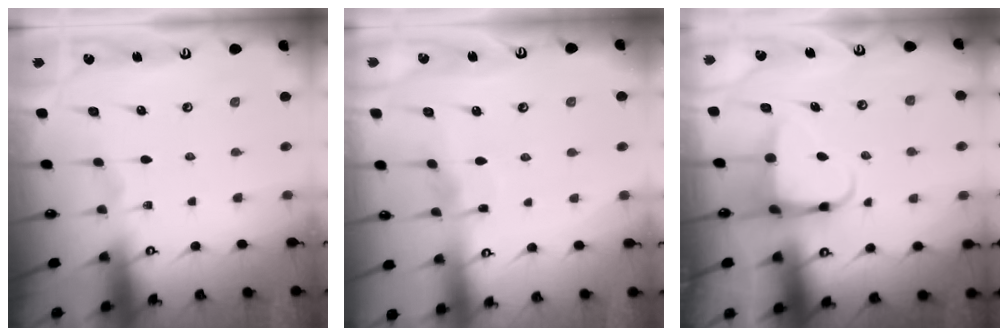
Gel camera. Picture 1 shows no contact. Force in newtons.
{"total": 3.0, "press": 2.9, "slide": 0.3}
{"total": 4.8, "press": 4.8, "slide": 0.7}